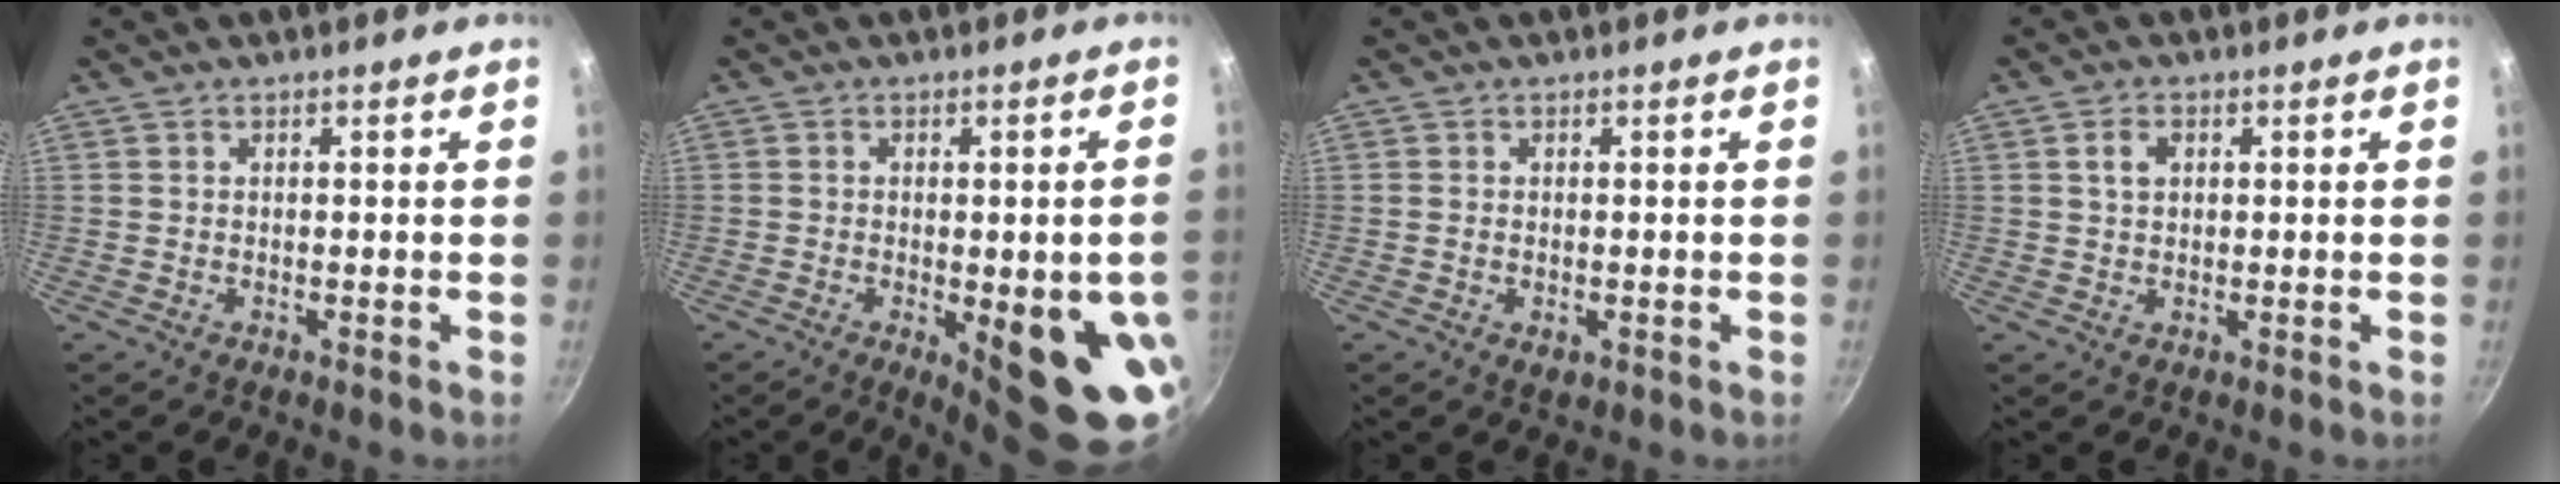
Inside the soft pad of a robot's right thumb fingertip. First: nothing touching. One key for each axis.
{"total": 15.1, "fx": -3.6, "fy": 4.8, "fz": 13.9, "tx": -0.148, "ty": -0.004, "tz": -0.035}
{"total": 1.9, "fx": -0.4, "fy": 1.2, "fz": 1.4, "tx": -0.023, "ty": -0.005, "tz": -0.005}
{"total": 2.7, "fx": 0.8, "fy": 1.9, "fz": 1.8, "tx": -0.024, "ty": 0.003, "tz": 0.014}